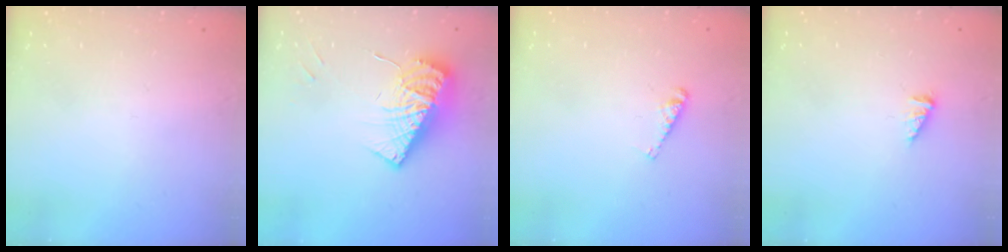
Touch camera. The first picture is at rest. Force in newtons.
{"total": 12.2, "press": 12.2, "slide": 1.3}
{"total": 3.9, "press": 3.9, "slide": 0.4}
{"total": 1.7, "press": 1.7, "slide": 0.2}